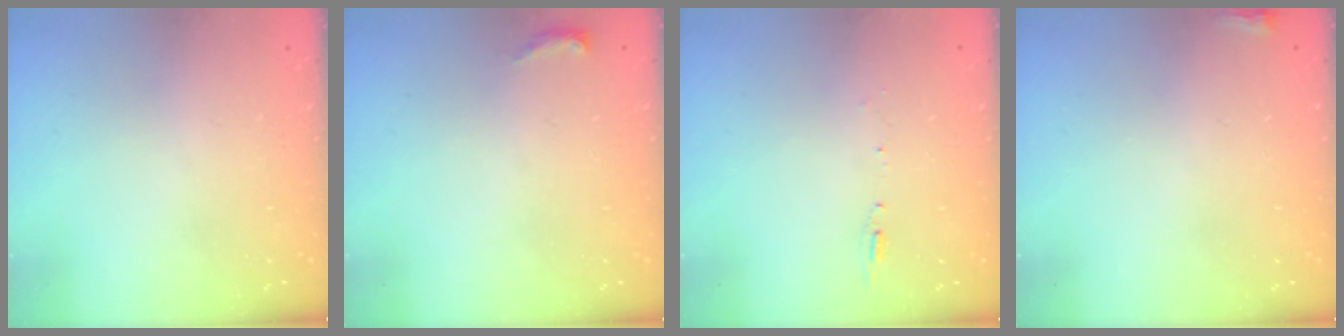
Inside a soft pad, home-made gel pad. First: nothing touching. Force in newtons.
{"total": 6.9, "press": 2.8, "slide": 6.3}
{"total": 5.6, "press": 5.3, "slide": 1.7}
{"total": 2.2, "press": 2.2, "slide": 0.6}